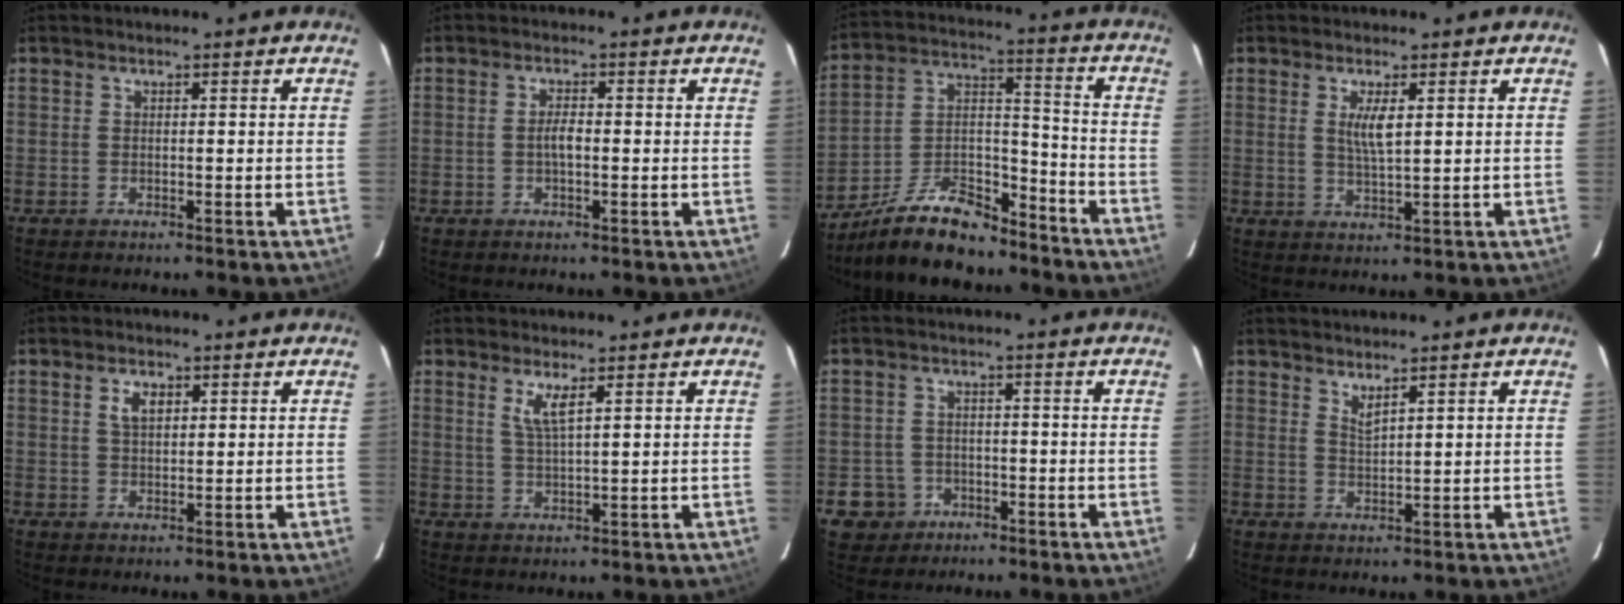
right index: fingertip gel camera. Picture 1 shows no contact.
{"total": 2.3, "force": [-0.4, 0.7, 2.1], "torque": [-0.041, 0.004, -0.009]}
{"total": 15.9, "force": [-12.4, 6.4, 7.6], "torque": [-0.159, 0.031, -0.208]}
{"total": 3.8, "force": [1.0, 0.9, 3.5], "torque": [-0.067, -0.004, 0.020]}
{"total": 3.4, "force": [1.4, 1.8, 2.4], "torque": [-0.045, 0.006, 0.025]}
{"total": 3.7, "force": [1.9, 0.3, 3.2], "torque": [-0.064, -0.005, 0.037]}
{"total": 5.8, "force": [-2.5, 5.2, 0.6], "torque": [-0.029, 0.022, -0.035]}
{"total": 2.3, "force": [2.0, 0.1, 1.2], "torque": [-0.023, -0.002, 0.033]}